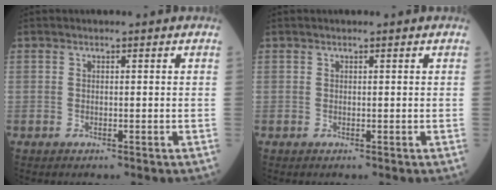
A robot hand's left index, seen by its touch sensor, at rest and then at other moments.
{"total": 0.0}